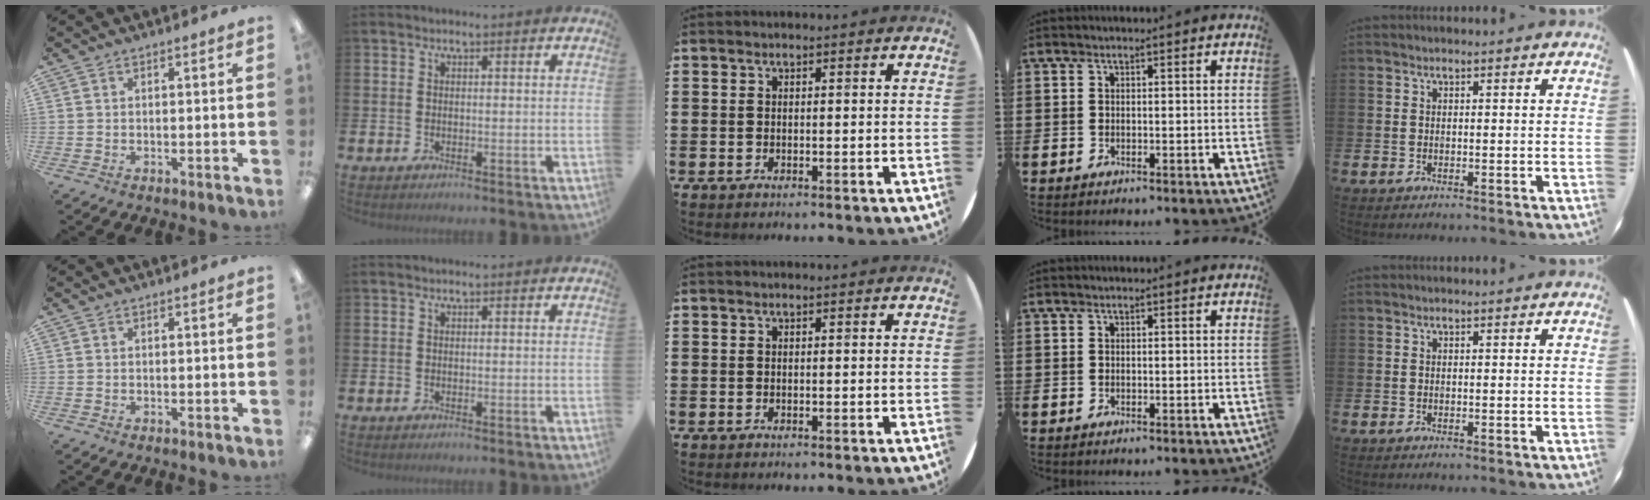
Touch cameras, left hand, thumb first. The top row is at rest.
{}